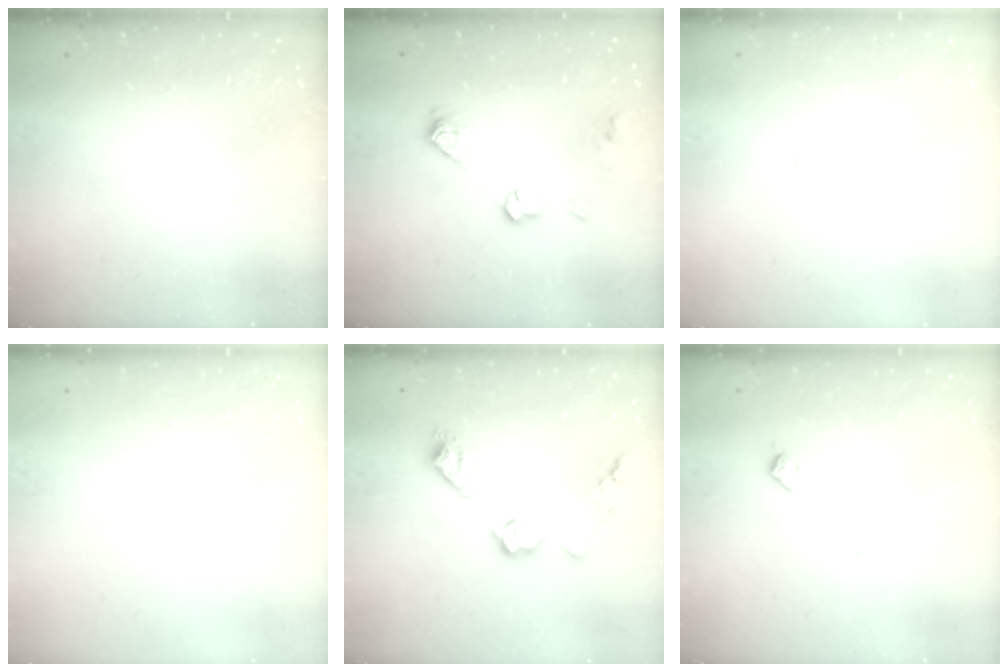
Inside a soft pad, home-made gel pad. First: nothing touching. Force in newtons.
{"total": 8.6, "press": 8.6, "slide": 0.4}
{"total": 2.1, "press": 2.1, "slide": 0.4}
{"total": 0.0}
{"total": 10.6, "press": 10.6, "slide": 0.4}
{"total": 6.3, "press": 6.3, "slide": 0.7}